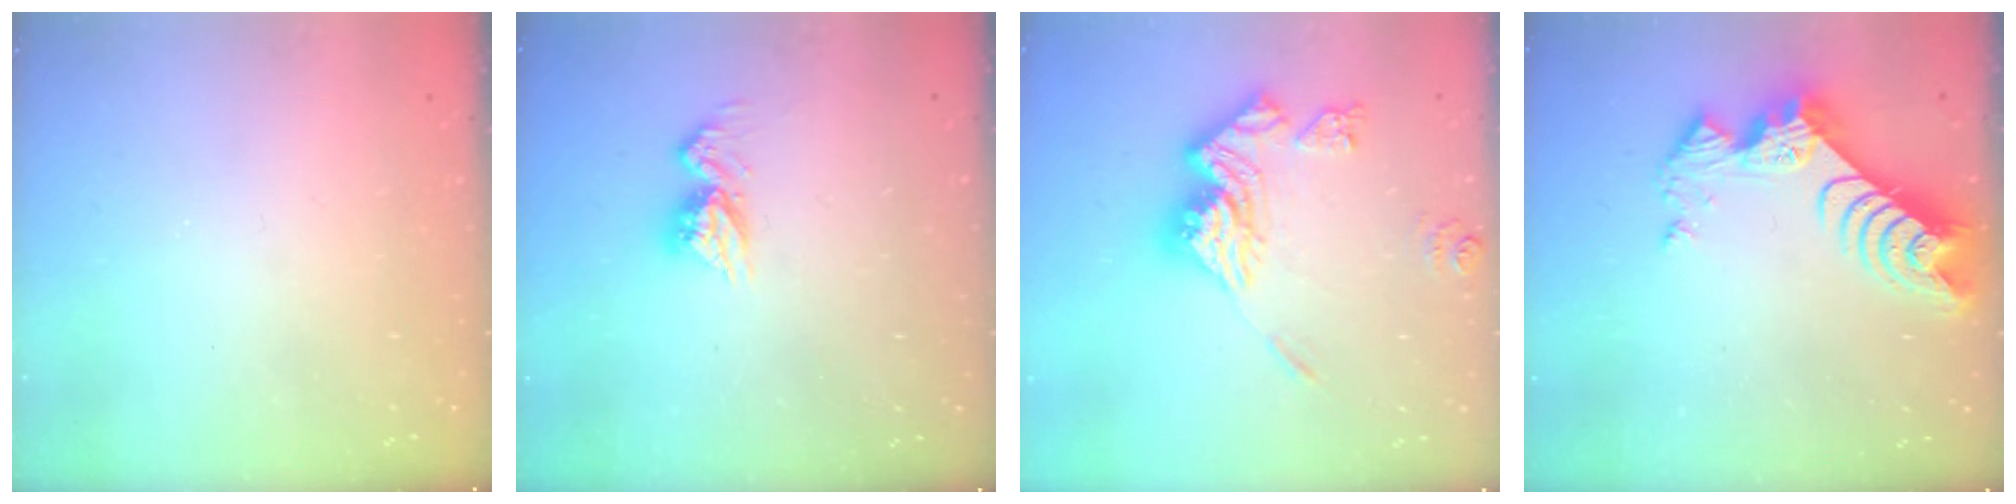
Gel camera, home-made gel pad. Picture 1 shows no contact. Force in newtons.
{"total": 9.5, "press": 9.5, "slide": 0.9}
{"total": 15.6, "press": 15.5, "slide": 1.4}
{"total": 10.5, "press": 10.5, "slide": 0.8}